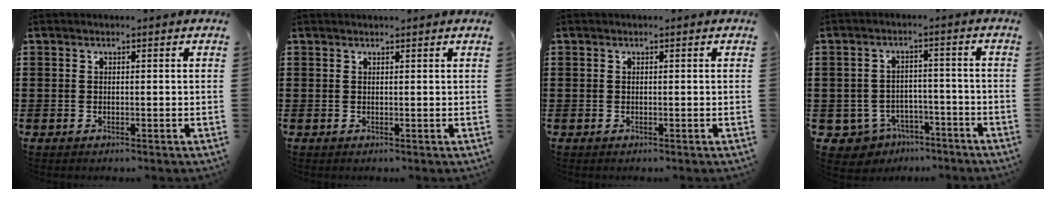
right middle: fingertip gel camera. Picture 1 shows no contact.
{"total": 0.7, "force": [0.6, -0.1, 0.1], "torque": [-0.001, -0.002, 0.012]}
{"total": 0.0}
{"total": 4.3, "force": [-3.7, 2.0, 0.6], "torque": [-0.035, 0.003, -0.080]}